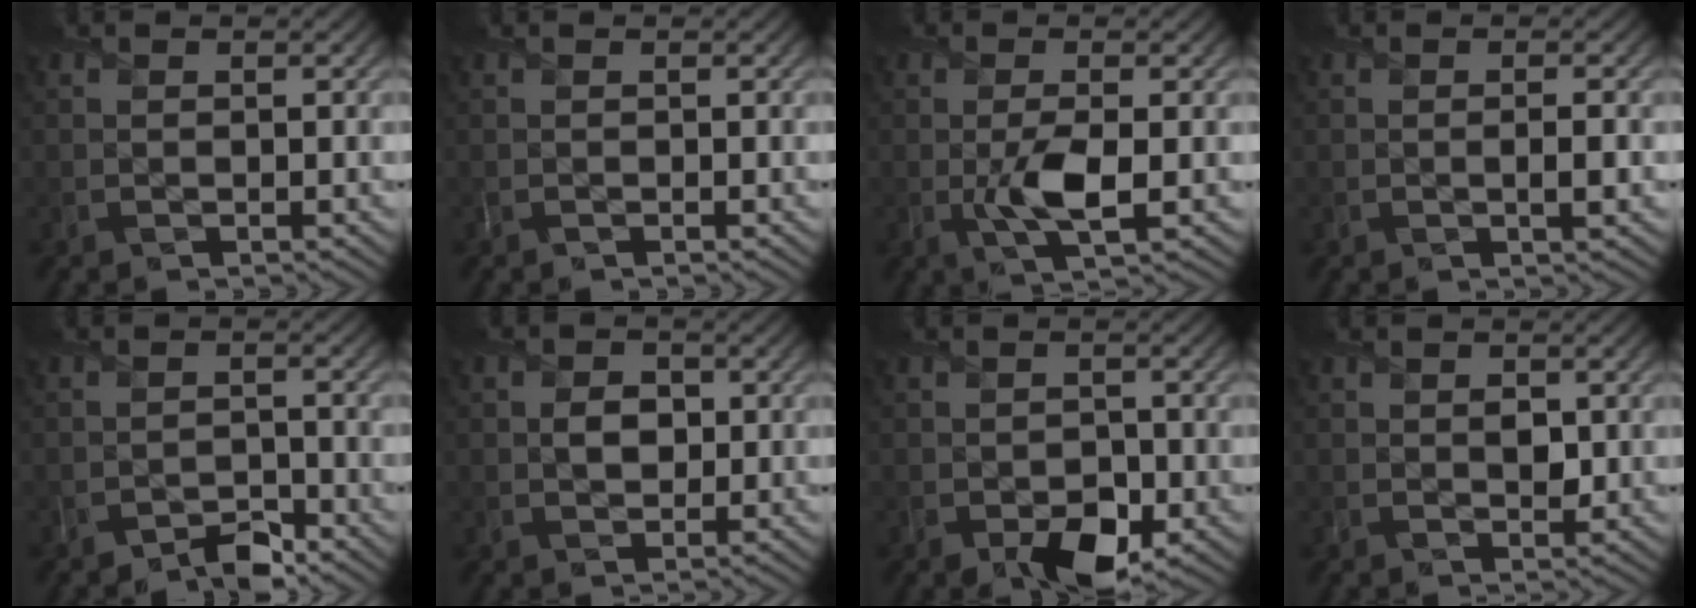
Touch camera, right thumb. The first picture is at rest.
{"total": 0.0}
{"total": 4.2, "force": [-0.6, 1.4, 3.9], "torque": [-0.086, -0.006, -0.012]}
{"total": 1.5, "force": [-0.2, 0.2, 1.4], "torque": [-0.025, -0.002, -0.005]}
{"total": 2.9, "force": [-2.4, 1.2, 1.1], "torque": [-0.016, 0.004, -0.049]}
{"total": 2.6, "force": [0.1, 2.0, 1.6], "torque": [-0.032, -0.004, -0.003]}
{"total": 5.4, "force": [-2.3, 3.5, 3.4], "torque": [-0.055, -0.018, -0.037]}
{"total": 1.9, "force": [0.4, 1.4, 1.2], "torque": [-0.020, -0.008, 0.007]}